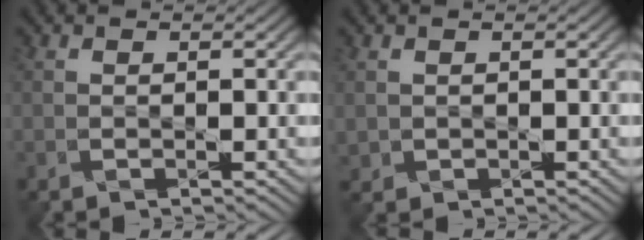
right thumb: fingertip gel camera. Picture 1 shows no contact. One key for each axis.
{"total": 1.5, "fx": 0.0, "fy": 1.4, "fz": 0.3, "tx": -0.015, "ty": -0.006, "tz": 0.010}